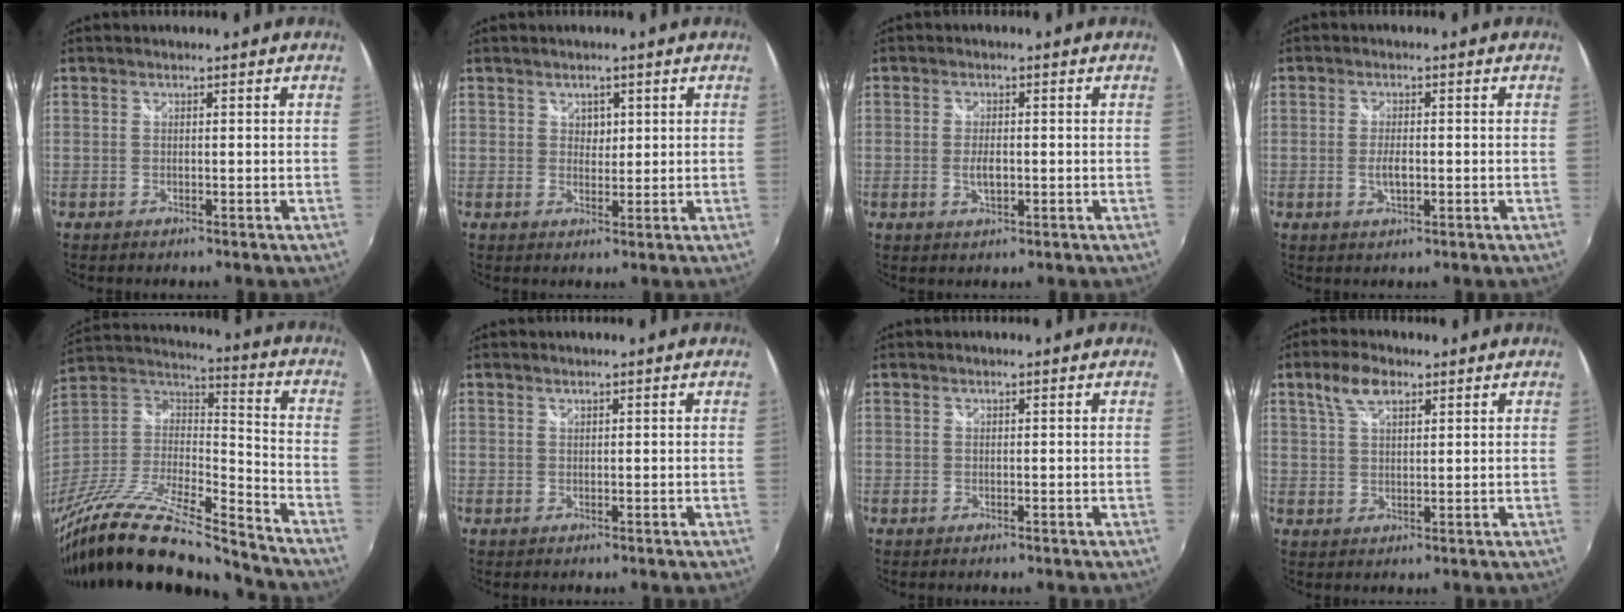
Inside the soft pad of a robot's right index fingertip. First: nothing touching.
{"total": 2.1, "force": [0.9, 1.8, 0.7], "torque": [-0.005, 0.003, 0.016]}
{"total": 2.9, "force": [-0.5, 1.4, 2.5], "torque": [-0.048, -0.005, -0.007]}
{"total": 3.0, "force": [-0.6, 1.3, 2.6], "torque": [-0.052, -0.005, -0.010]}
{"total": 25.6, "force": [-21.0, 4.2, 14.1], "torque": [-0.264, -0.041, -0.361]}
{"total": 0.0}
{"total": 0.0}
{"total": 5.5, "force": [3.1, 2.6, 3.8], "torque": [-0.071, 0.012, 0.060]}